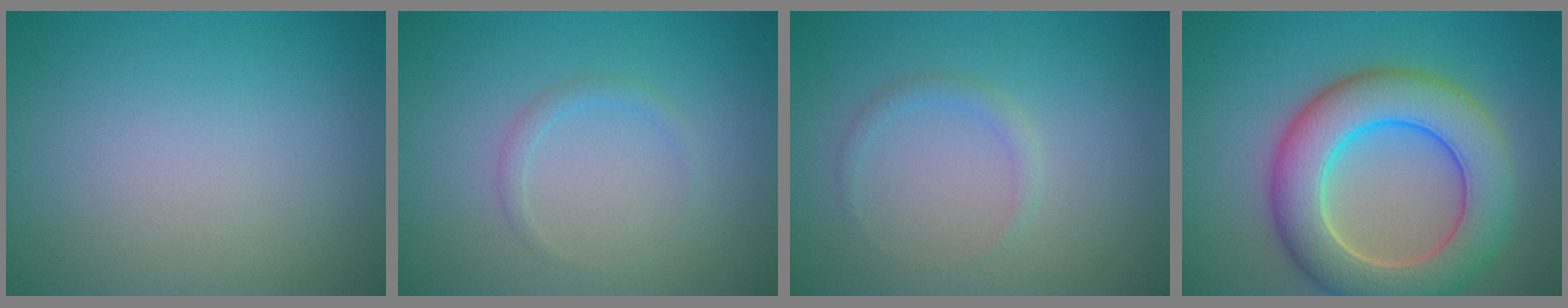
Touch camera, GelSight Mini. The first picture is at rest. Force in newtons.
{"total": 1.0, "press": 1.0, "slide": 0.0}
{"total": 1.0, "press": 1.0, "slide": 0.1}
{"total": 9.1, "press": 9.1, "slide": 0.4}